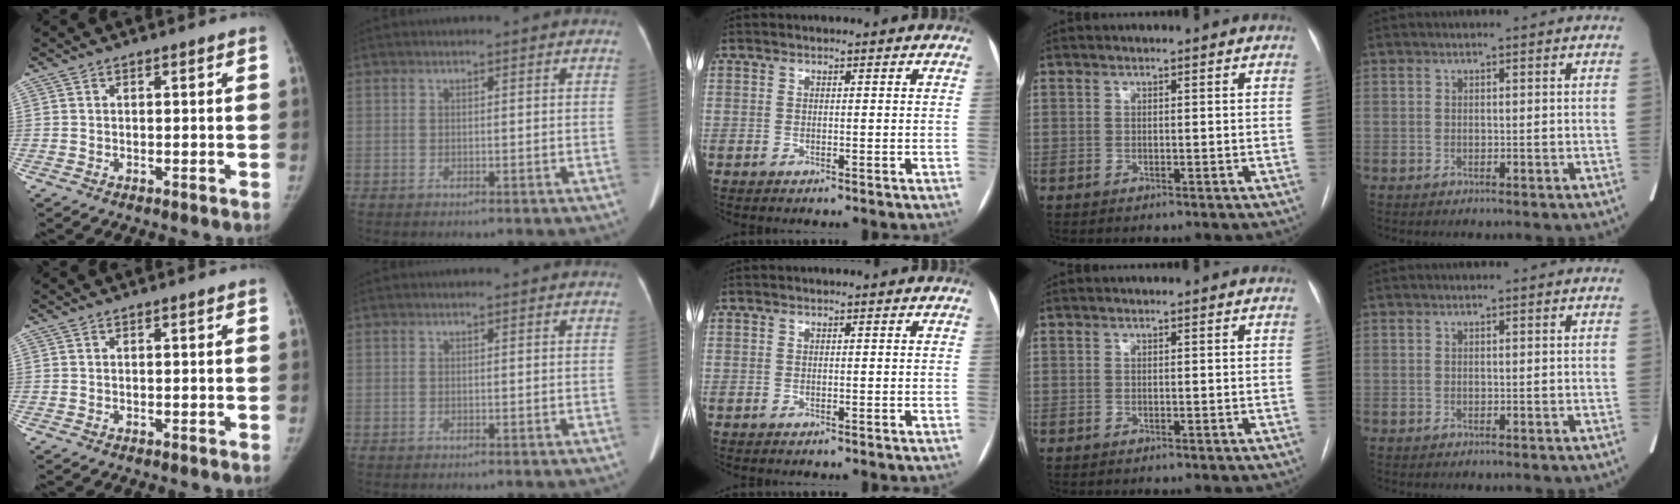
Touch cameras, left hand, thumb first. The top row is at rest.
{}